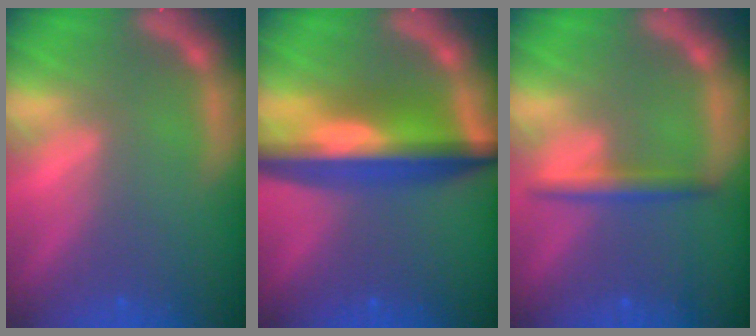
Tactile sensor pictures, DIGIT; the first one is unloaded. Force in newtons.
{"total": 9.6}
{"total": 2.4}